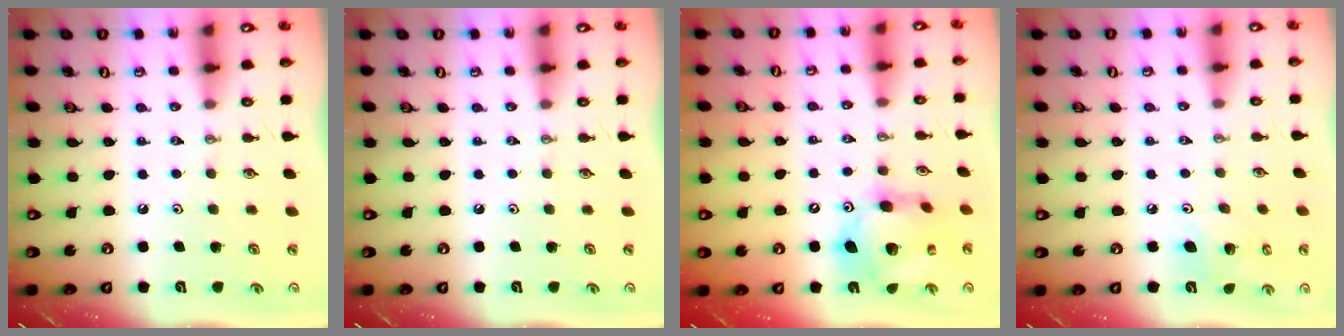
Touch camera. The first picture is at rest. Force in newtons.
{"total": 0.0}
{"total": 15.5, "press": 15.5, "slide": 1.6}
{"total": 7.4, "press": 7.0, "slide": 2.4}